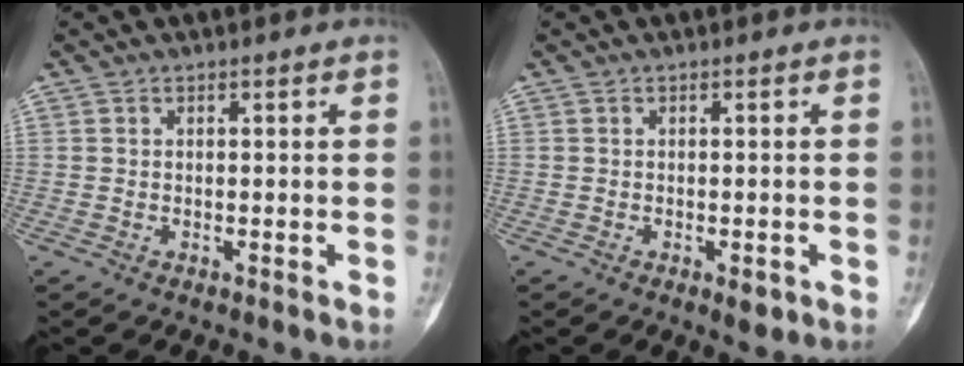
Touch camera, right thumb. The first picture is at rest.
{"total": 2.0, "force": [-0.8, 0.9, 1.6], "torque": [-0.017, 0.000, -0.007]}